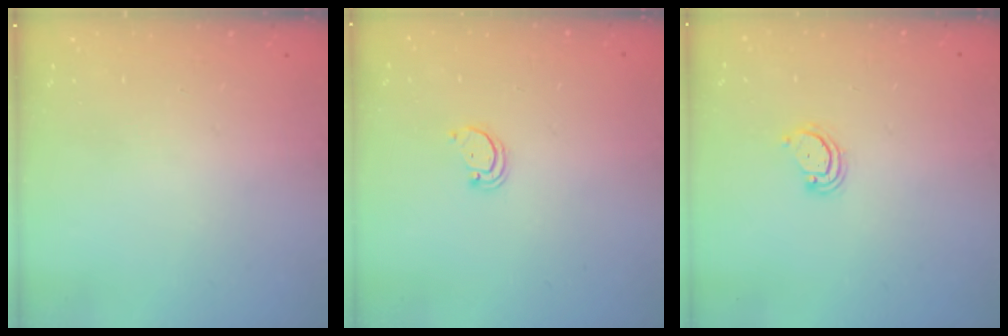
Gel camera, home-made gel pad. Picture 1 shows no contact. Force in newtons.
{"total": 1.6, "press": 1.6, "slide": 0.1}
{"total": 3.5, "press": 3.5, "slide": 0.3}